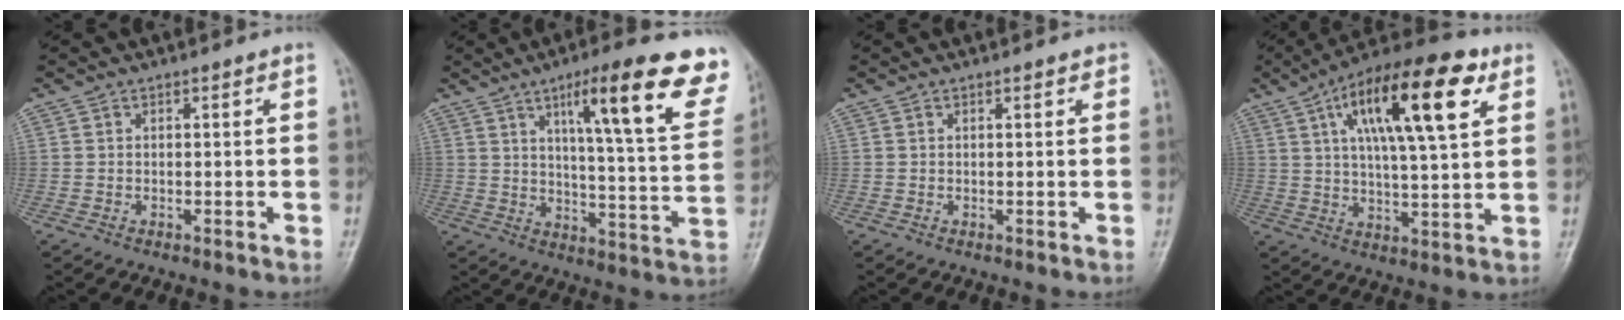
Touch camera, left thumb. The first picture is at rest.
{"total": 20.8, "force": [11.6, 3.8, 16.9], "torque": [-0.203, -0.039, 0.164]}
{"total": 0.8, "force": [0.5, 0.4, 0.6], "torque": [-0.007, -0.001, 0.003]}
{"total": 19.6, "force": [7.9, 6.2, 16.8], "torque": [-0.260, -0.004, 0.123]}